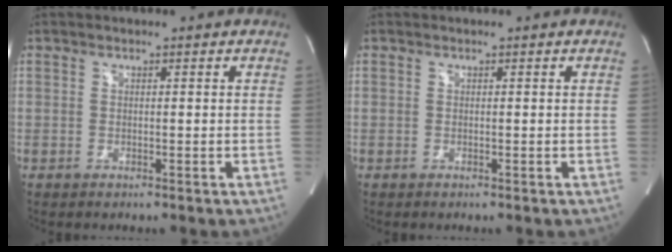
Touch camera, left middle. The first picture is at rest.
{"total": 0.0}